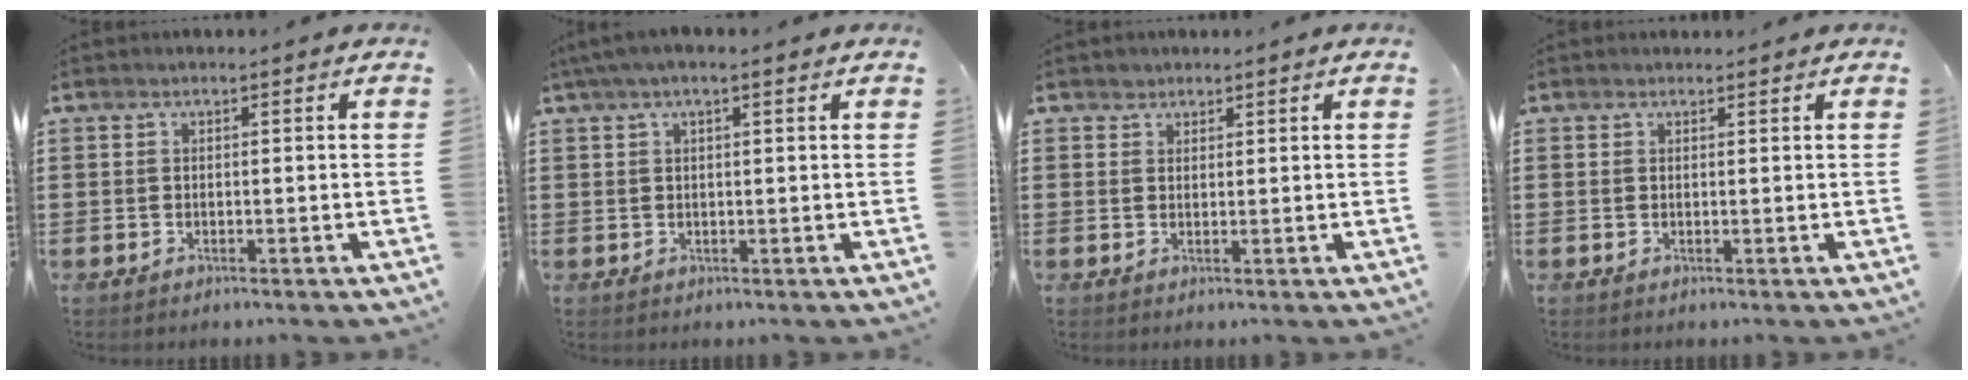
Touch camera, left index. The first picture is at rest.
{"total": 2.2, "force": [1.1, 0.3, 1.9], "torque": [-0.037, 0.002, 0.018]}
{"total": 1.5, "force": [1.2, 0.9, 0.0], "torque": [-0.003, 0.003, 0.024]}
{"total": 0.7, "force": [0.6, 0.4, 0.1], "torque": [-0.003, 0.002, 0.012]}